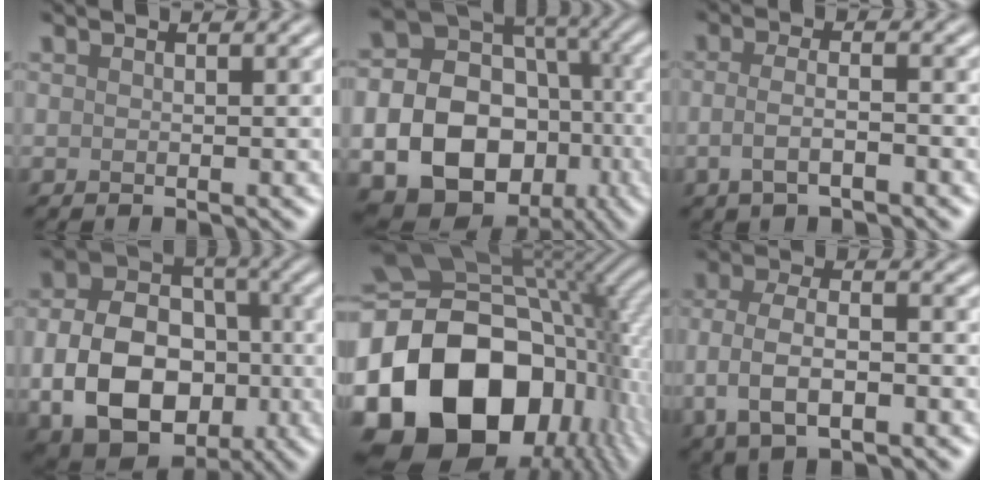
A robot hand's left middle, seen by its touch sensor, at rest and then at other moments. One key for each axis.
{"total": 20.3, "fx": -5.4, "fy": 17.4, "fz": 8.9, "tx": -0.185, "ty": -0.038, "tz": -0.093}
{"total": 2.7, "fx": -1.0, "fy": 1.0, "fz": 2.4, "tx": -0.050, "ty": -0.002, "tz": -0.022}
{"total": 11.8, "fx": -2.5, "fy": 8.5, "fz": 7.8, "tx": -0.146, "ty": -0.019, "tz": -0.044}
{"total": 21.0, "fx": -4.2, "fy": 15.0, "fz": 14.0, "tx": -0.292, "ty": -0.031, "tz": -0.065}
{"total": 5.7, "fx": -1.6, "fy": 2.9, "fz": 4.7, "tx": -0.095, "ty": -0.002, "tz": -0.032}